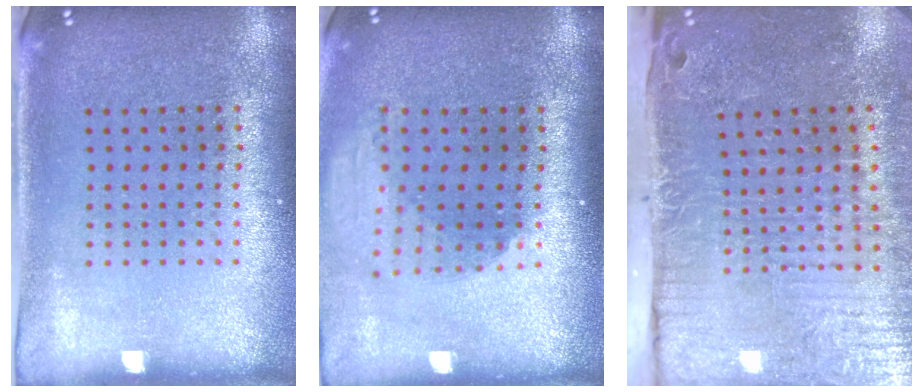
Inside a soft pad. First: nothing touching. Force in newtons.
{"total": 1.9, "press": 1.5, "slide": 1.2}
{"total": 5.2, "press": 4.3, "slide": 3.0}